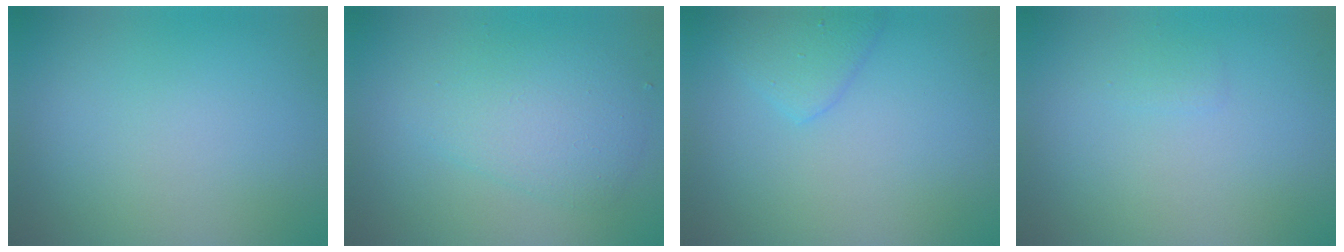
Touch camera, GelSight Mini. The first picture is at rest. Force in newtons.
{"total": 3.8, "press": 3.8, "slide": 0.1}
{"total": 2.3, "press": 2.3, "slide": 0.1}
{"total": 0.6, "press": 0.6, "slide": 0.0}